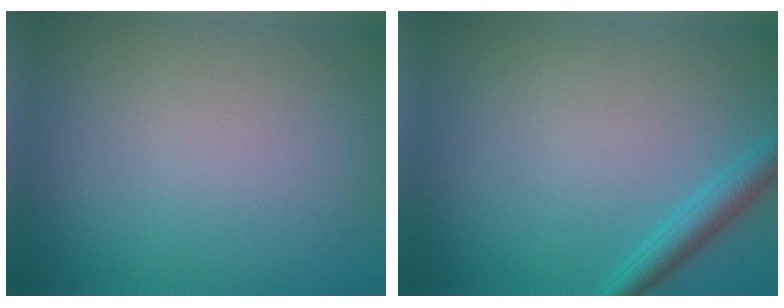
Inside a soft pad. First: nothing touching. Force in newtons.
{"total": 2.3, "press": 2.3, "slide": 0.2}